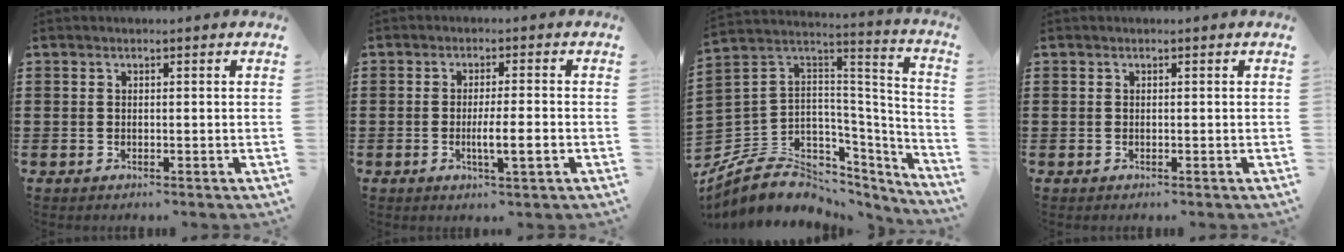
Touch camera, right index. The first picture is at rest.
{"total": 4.3, "force": [-1.2, 0.3, 4.1], "torque": [-0.069, -0.006, -0.021]}
{"total": 8.1, "force": [-4.3, 6.2, 2.9], "torque": [-0.089, -0.011, -0.076]}
{"total": 0.0}